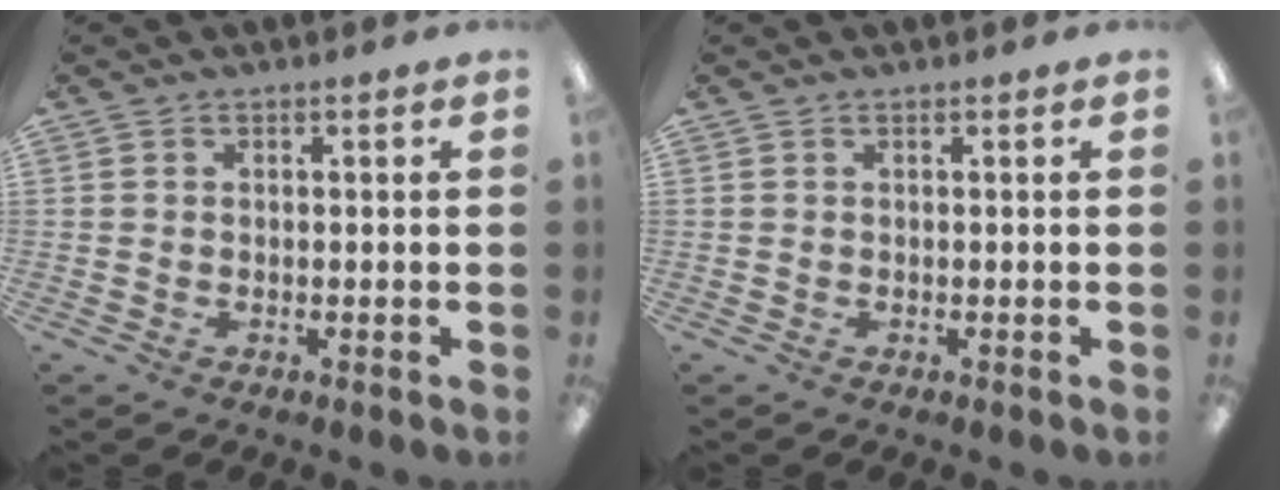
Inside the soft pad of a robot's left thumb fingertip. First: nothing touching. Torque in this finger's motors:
{"motor_torque": [-0.03, -0.03, 0.14, -0.12, 0.00]}